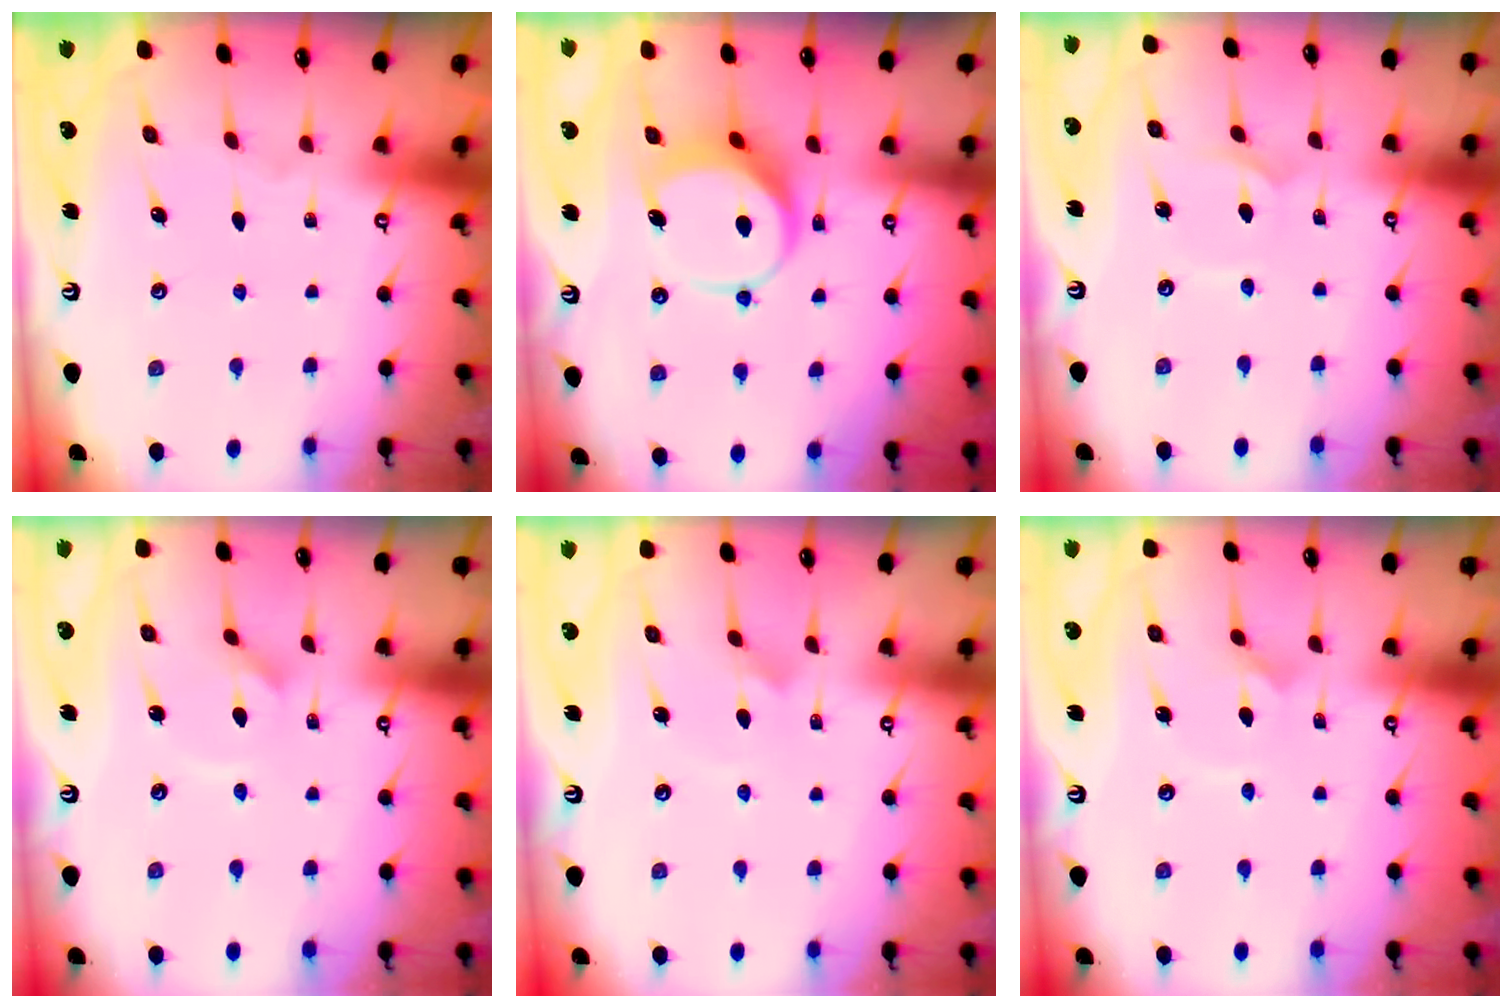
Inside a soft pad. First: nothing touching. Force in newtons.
{"total": 9.4, "press": 9.4, "slide": 1.2}
{"total": 1.1, "press": 1.1, "slide": 0.1}
{"total": 3.0, "press": 3.0, "slide": 0.2}
{"total": 3.2, "press": 3.2, "slide": 0.2}
{"total": 2.3, "press": 2.3, "slide": 0.2}